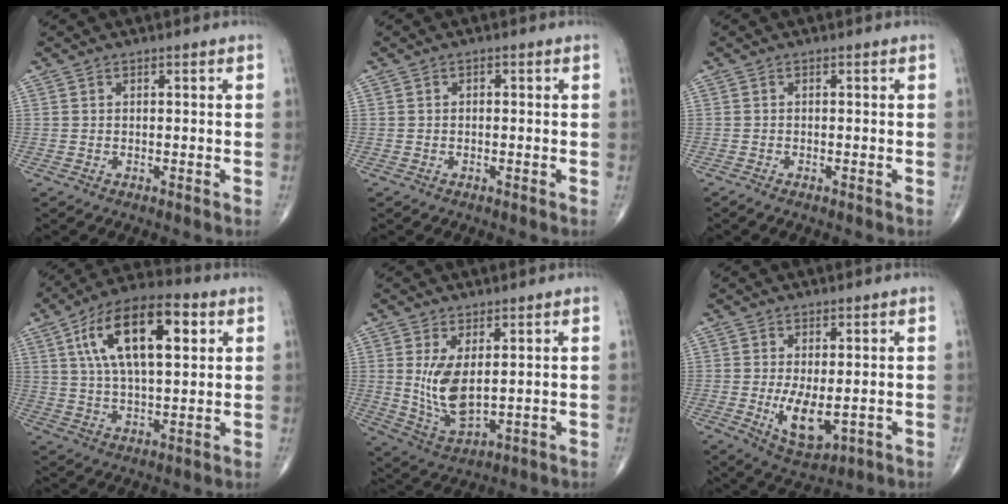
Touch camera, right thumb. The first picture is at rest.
{"total": 0.6, "force": [-0.1, 0.4, 0.4], "torque": [-0.002, 0.002, -0.005]}
{"total": 0.6, "force": [-0.5, 0.0, 0.4], "torque": [-0.016, -0.003, -0.014]}
{"total": 18.1, "force": [5.8, 7.8, 15.2], "torque": [-0.254, 0.006, 0.094]}
{"total": 6.1, "force": [1.3, 2.6, 5.4], "torque": [-0.105, -0.020, 0.037]}
{"total": 7.5, "force": [-0.9, 3.4, 6.6], "torque": [-0.109, -0.021, -0.001]}